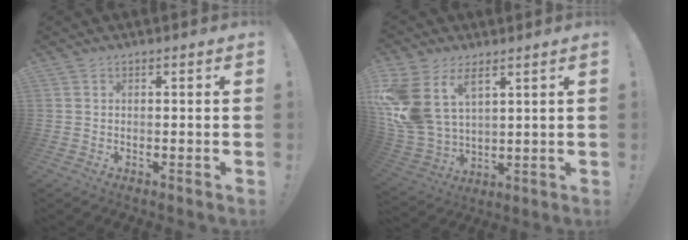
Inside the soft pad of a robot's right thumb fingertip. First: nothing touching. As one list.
[{"total": 15.0, "force": [7.2, 9.8, 8.8], "torque": [-0.203, -0.041, 0.137]}]